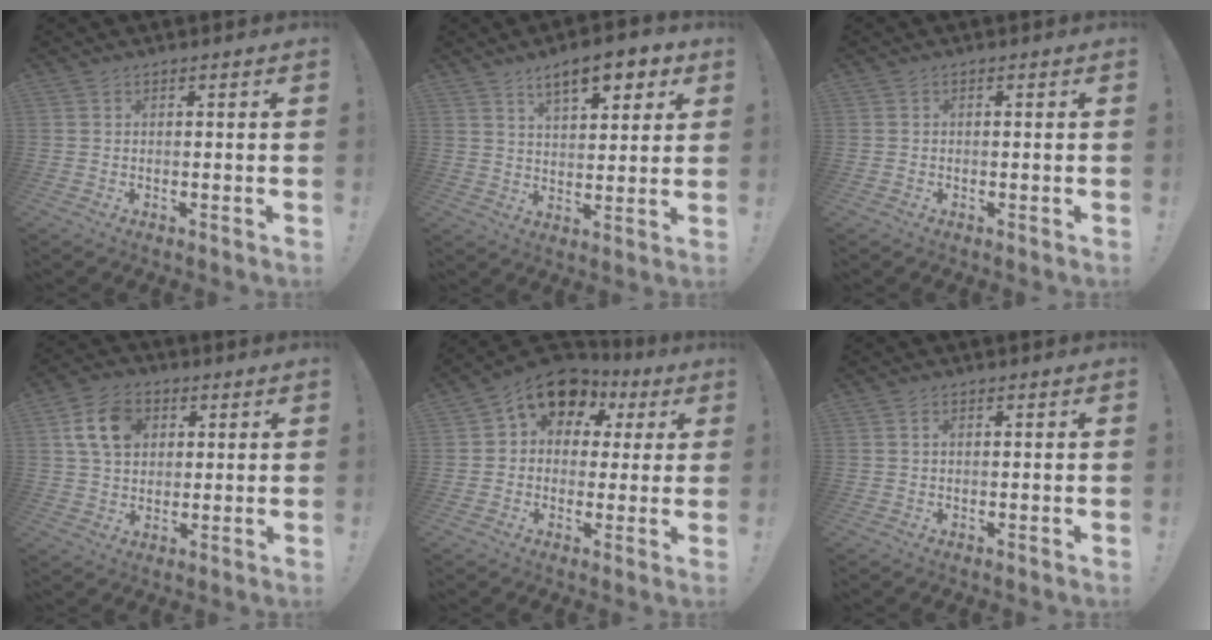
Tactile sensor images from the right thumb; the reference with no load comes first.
{"total": 10.5, "force": [6.2, 4.0, 7.5], "torque": [-0.112, -0.025, 0.105]}
{"total": 0.6, "force": [-0.3, 0.4, 0.2], "torque": [-0.004, 0.003, -0.005]}
{"total": 11.6, "force": [4.0, 8.6, 6.6], "torque": [-0.119, 0.007, 0.080]}
{"total": 11.8, "force": [6.1, 8.3, 5.7], "torque": [-0.079, -0.038, 0.113]}
{"total": 0.7, "force": [0.2, 0.3, 0.6], "torque": [-0.014, 0.003, 0.003]}